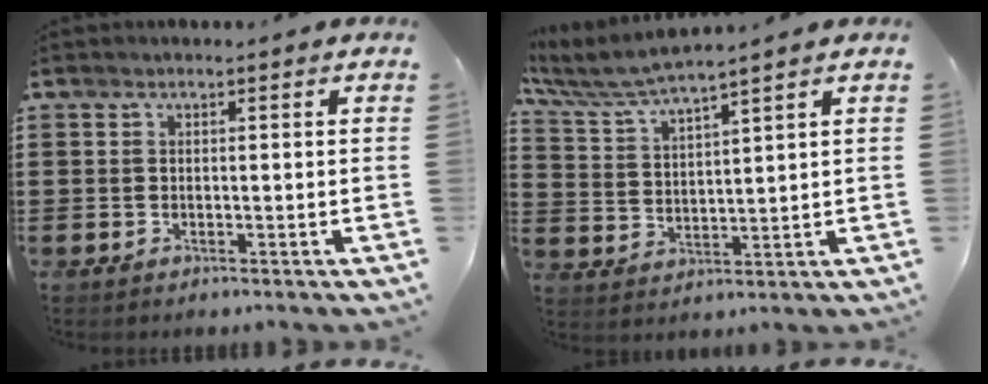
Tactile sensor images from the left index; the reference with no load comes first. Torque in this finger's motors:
{"motor_torque": [1.07, -1.07, 0.24, 0.07]}